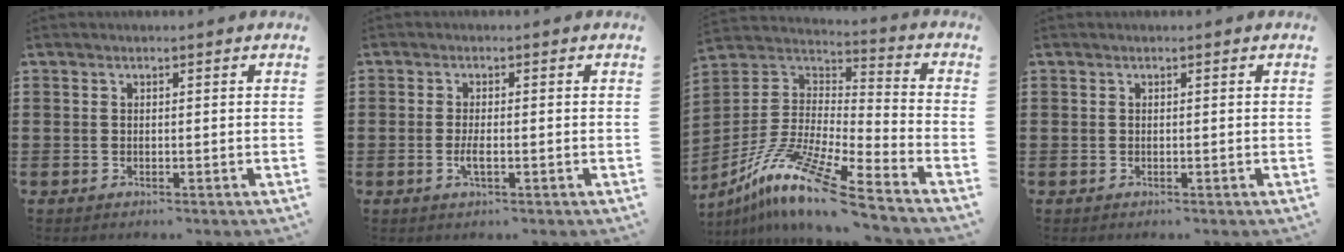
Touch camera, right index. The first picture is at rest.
{"total": 2.1, "force": [-0.7, 0.5, 1.9], "torque": [-0.040, -0.005, -0.016]}
{"total": 13.0, "force": [-10.0, 0.4, 8.2], "torque": [-0.172, -0.002, -0.199]}
{"total": 0.0}